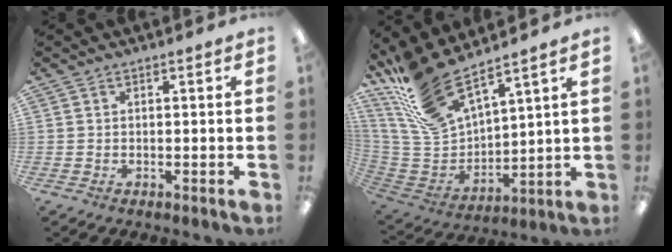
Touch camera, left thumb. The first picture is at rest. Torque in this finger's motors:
{"motor_torque": [0.47, 0.23, 1.04, -1.73, 0.14]}